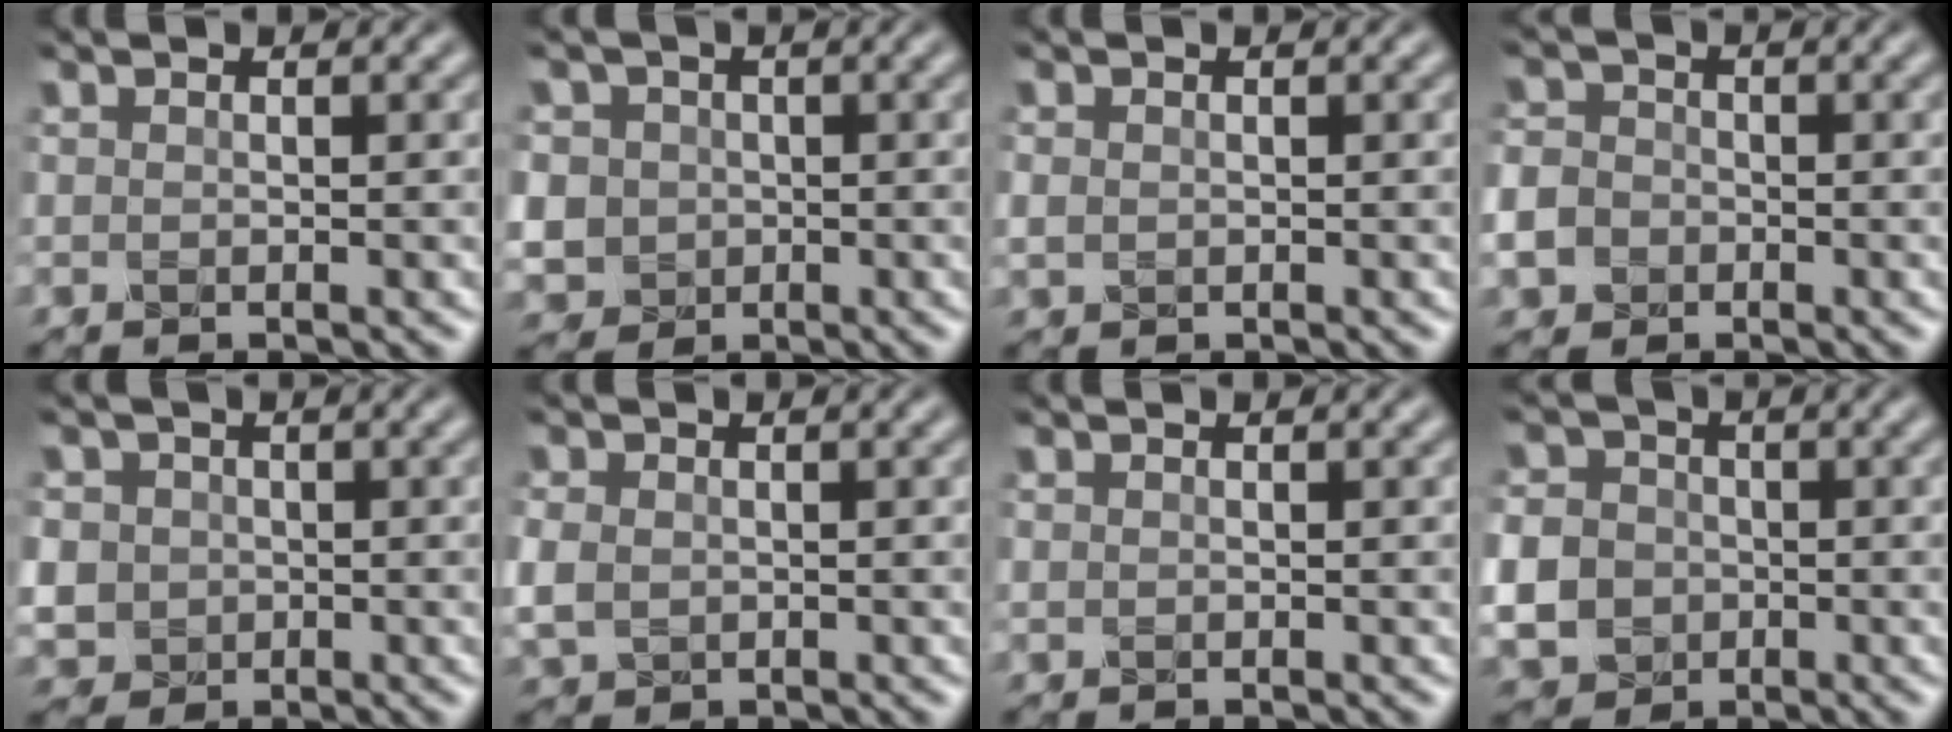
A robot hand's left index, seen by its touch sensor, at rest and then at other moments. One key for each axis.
{"total": 6.3, "fx": -0.2, "fy": 6.0, "fz": 1.8, "tx": -0.051, "ty": 0.012, "tz": -0.019}
{"total": 1.0, "fx": 0.0, "fy": 0.9, "fz": 0.5, "tx": -0.012, "ty": -0.001, "tz": 0.000}
{"total": 5.5, "fx": -2.4, "fy": 4.5, "fz": 1.9, "tx": -0.044, "ty": -0.016, "tz": -0.062}
{"total": 5.5, "fx": -0.3, "fy": 5.2, "fz": 1.7, "tx": -0.046, "ty": 0.012, "tz": -0.019}
{"total": 2.6, "fx": -0.2, "fy": 2.2, "fz": 1.4, "tx": -0.042, "ty": -0.003, "tz": -0.005}
{"total": 0.0}
{"total": 6.7, "fx": -1.4, "fy": 6.0, "fz": 2.6, "tx": -0.071, "ty": -0.010, "tz": -0.054}